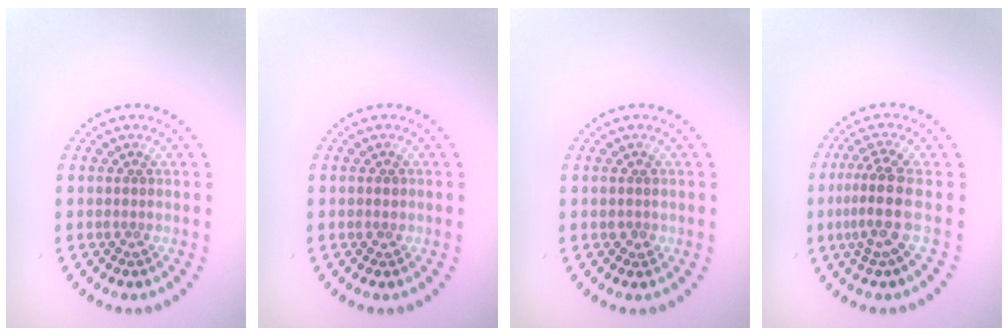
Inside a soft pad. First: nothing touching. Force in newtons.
{"total": 0.8, "press": 0.8, "slide": 0.1}
{"total": 0.8, "press": 0.8, "slide": 0.1}
{"total": 3.3, "press": 2.5, "slide": 2.2}